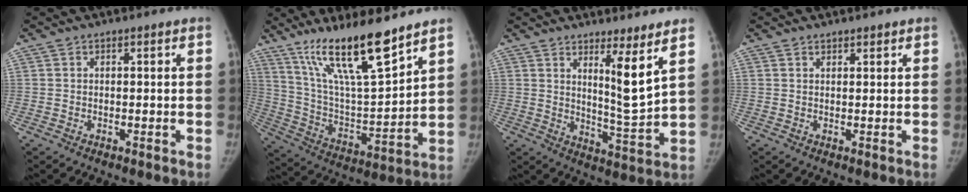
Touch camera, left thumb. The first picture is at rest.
{"total": 18.9, "force": [13.5, 3.2, 12.8], "torque": [-0.202, -0.075, 0.249]}
{"total": 8.0, "force": [4.6, 0.0, 6.6], "torque": [-0.106, -0.056, 0.079]}
{"total": 1.2, "force": [1.0, 0.5, 0.4], "torque": [0.001, -0.005, 0.014]}